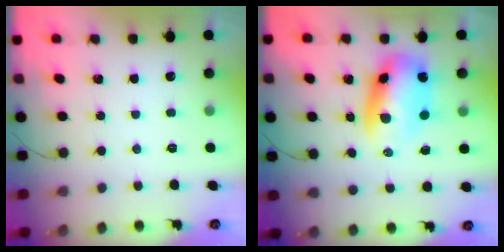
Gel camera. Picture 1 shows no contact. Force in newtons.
{"total": 10.2, "press": 9.9, "slide": 2.4}